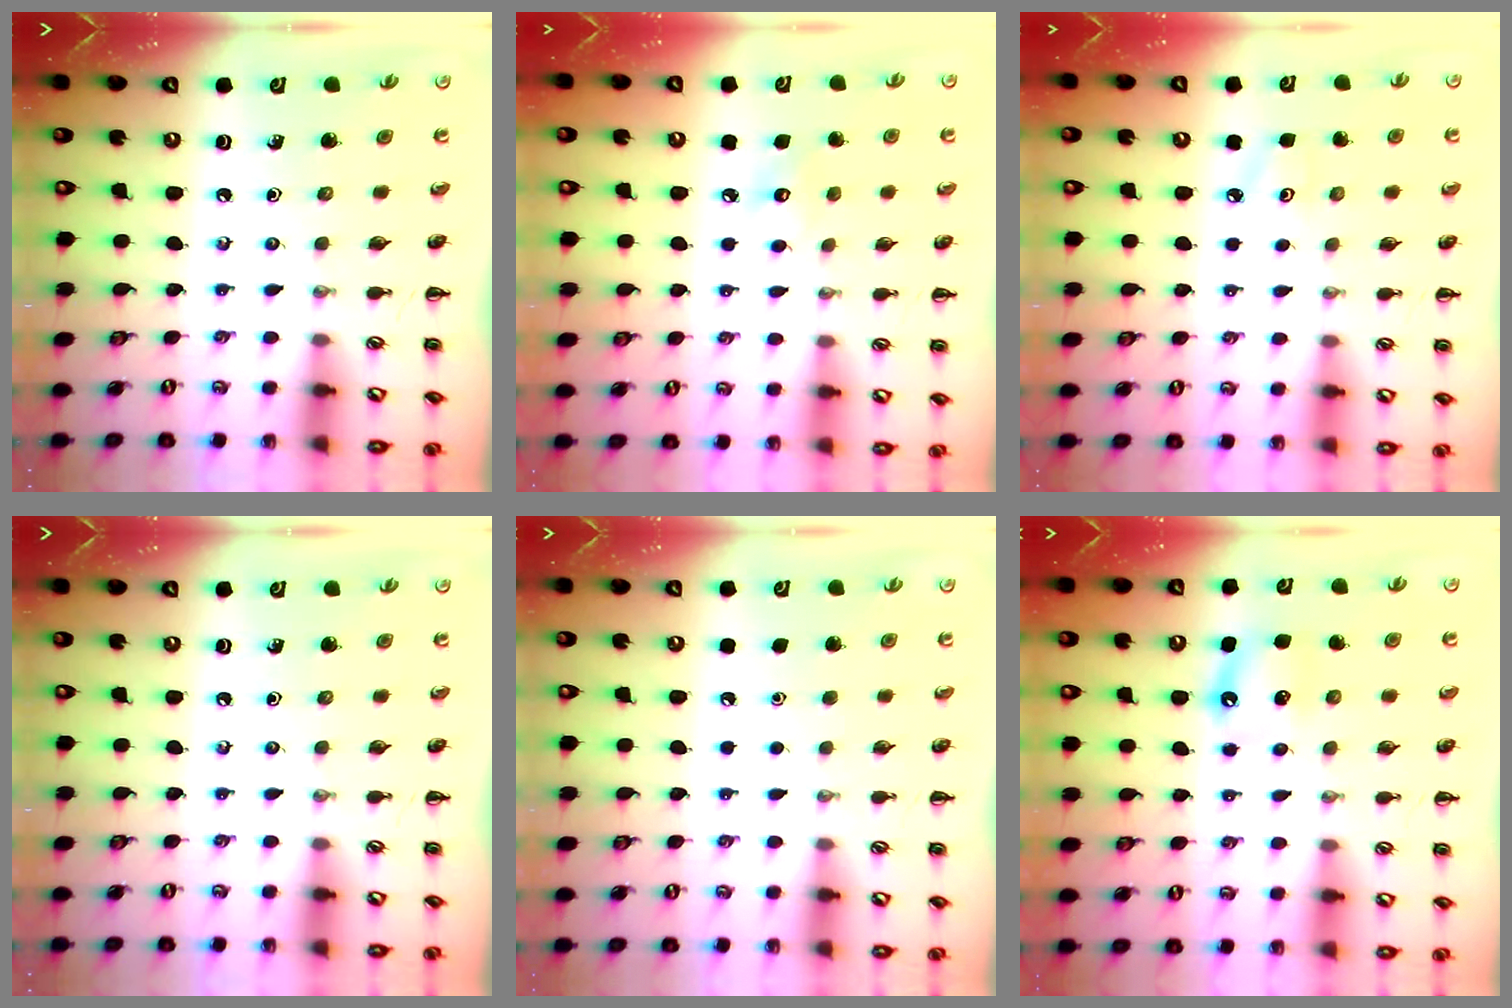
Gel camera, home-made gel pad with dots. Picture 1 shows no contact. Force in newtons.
{"total": 6.4, "press": 6.3, "slide": 1.3}
{"total": 4.8, "press": 4.6, "slide": 1.3}
{"total": 0.0}
{"total": 1.8, "press": 1.8, "slide": 0.1}
{"total": 4.9, "press": 4.6, "slide": 1.6}